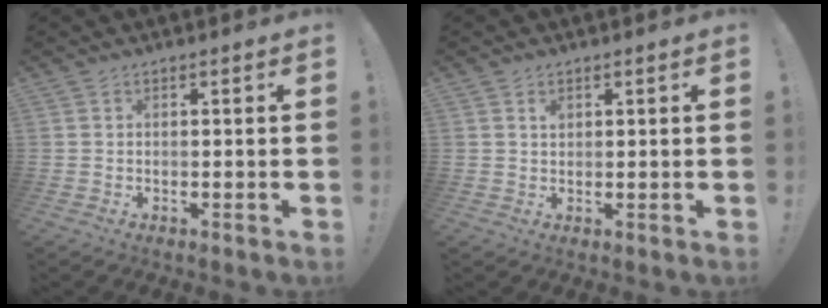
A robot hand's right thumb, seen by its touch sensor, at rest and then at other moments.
{"total": 1.3, "force": [0.7, 0.9, 0.5], "torque": [-0.002, -0.003, 0.012]}